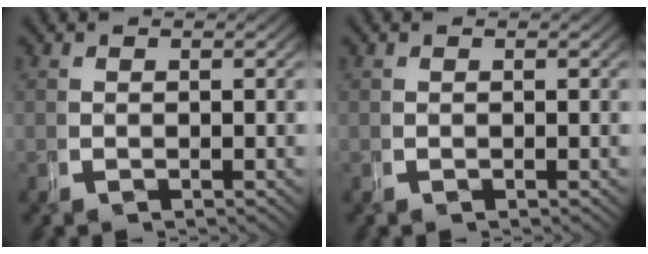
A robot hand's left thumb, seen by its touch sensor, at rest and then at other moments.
{"total": 0.0}